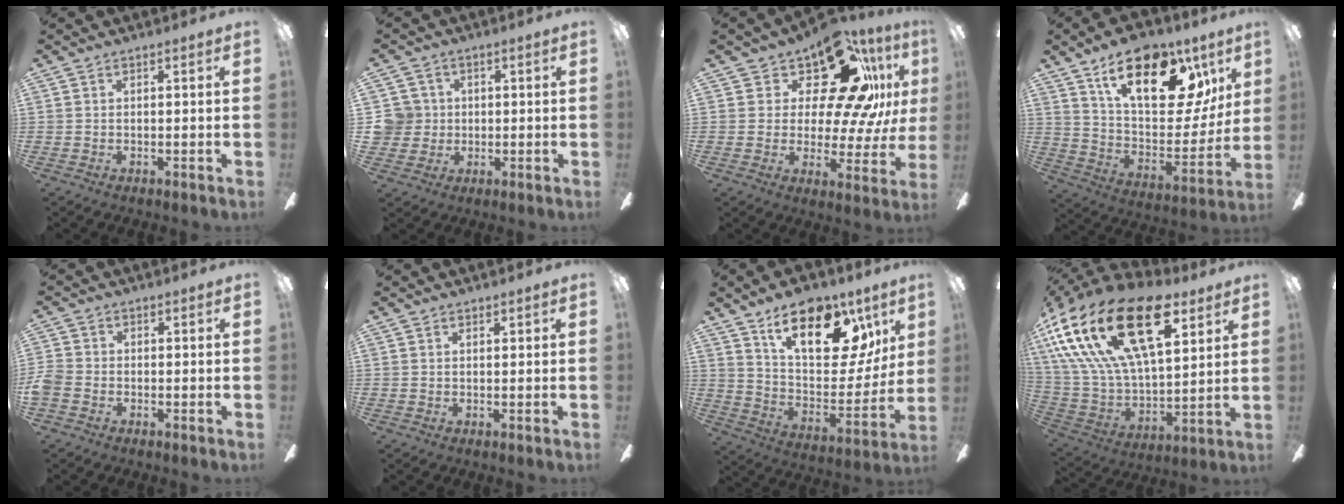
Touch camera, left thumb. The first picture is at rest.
{"total": 7.2, "force": [0.8, 7.0, 1.0], "torque": [-0.040, 0.008, 0.017]}
{"total": 18.8, "force": [11.1, 7.8, 13.1], "torque": [-0.199, -0.075, 0.185]}
{"total": 24.9, "force": [13.5, 12.5, 16.8], "torque": [-0.247, -0.064, 0.234]}
{"total": 3.3, "force": [-1.5, 2.5, 1.5], "torque": [-0.035, 0.008, -0.030]}
{"total": 0.9, "force": [0.6, 0.4, 0.6], "torque": [-0.011, 0.002, 0.010]}
{"total": 23.0, "force": [13.0, 11.9, 14.9], "torque": [-0.215, -0.063, 0.222]}
{"total": 31.2, "force": [15.1, 15.2, 22.7], "torque": [-0.449, -0.085, 0.262]}